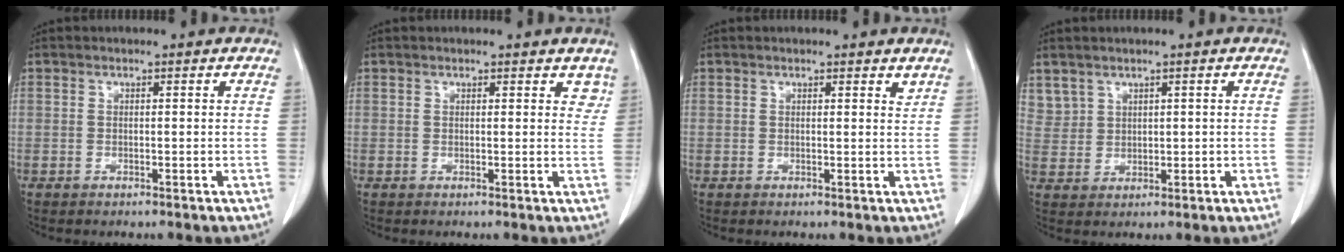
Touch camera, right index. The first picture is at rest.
{"total": 2.6, "force": [2.1, 1.4, 0.7], "torque": [0.017, -0.003, 0.015]}
{"total": 1.6, "force": [1.4, 0.6, 0.5], "torque": [0.001, -0.001, 0.015]}
{"total": 3.5, "force": [2.2, 2.6, 0.2], "torque": [0.002, 0.008, 0.051]}